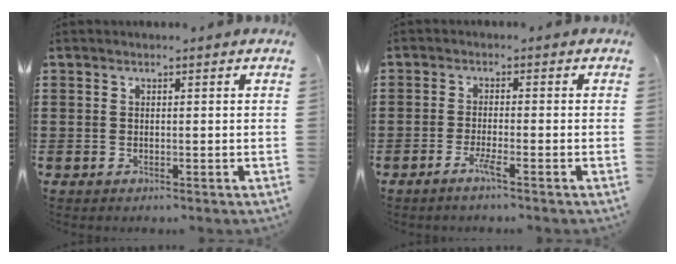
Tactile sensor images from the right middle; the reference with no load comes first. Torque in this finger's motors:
{"motor_torque": [0.12, -0.05, 0.09, 0.05]}